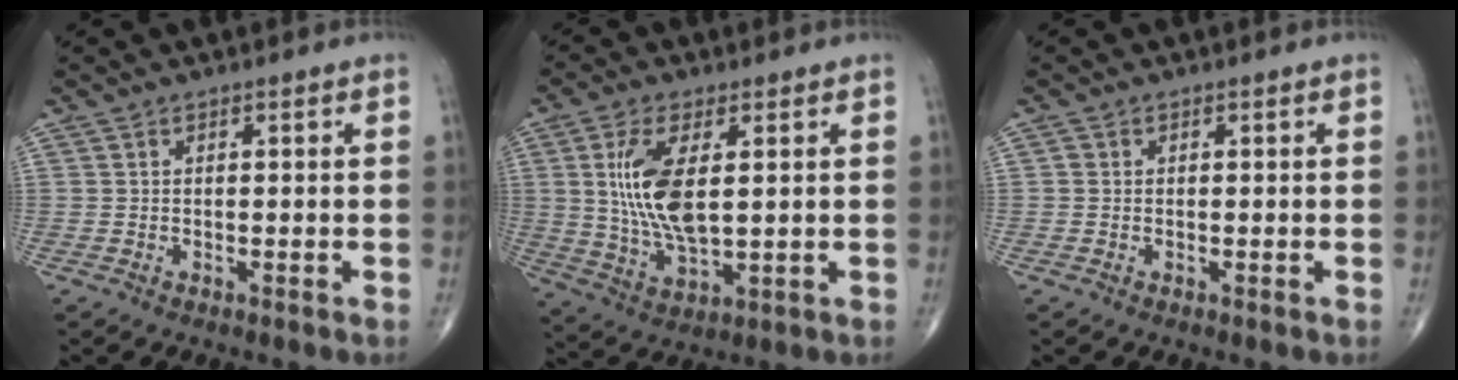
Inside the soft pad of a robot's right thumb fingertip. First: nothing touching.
{"total": 12.4, "force": [2.3, 5.4, 10.9], "torque": [-0.223, -0.017, 0.053]}
{"total": 0.5, "force": [0.0, 0.5, 0.1], "torque": [-0.002, 0.002, -0.003]}